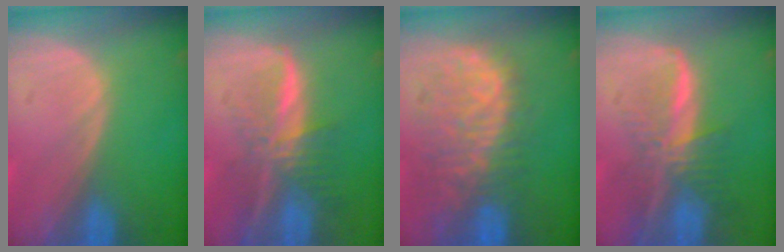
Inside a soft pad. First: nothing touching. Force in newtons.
{"total": 7.8, "press": 6.5, "slide": 4.2}
{"total": 10.3, "press": 9.4, "slide": 4.3}
{"total": 8.0, "press": 6.8, "slide": 4.4}